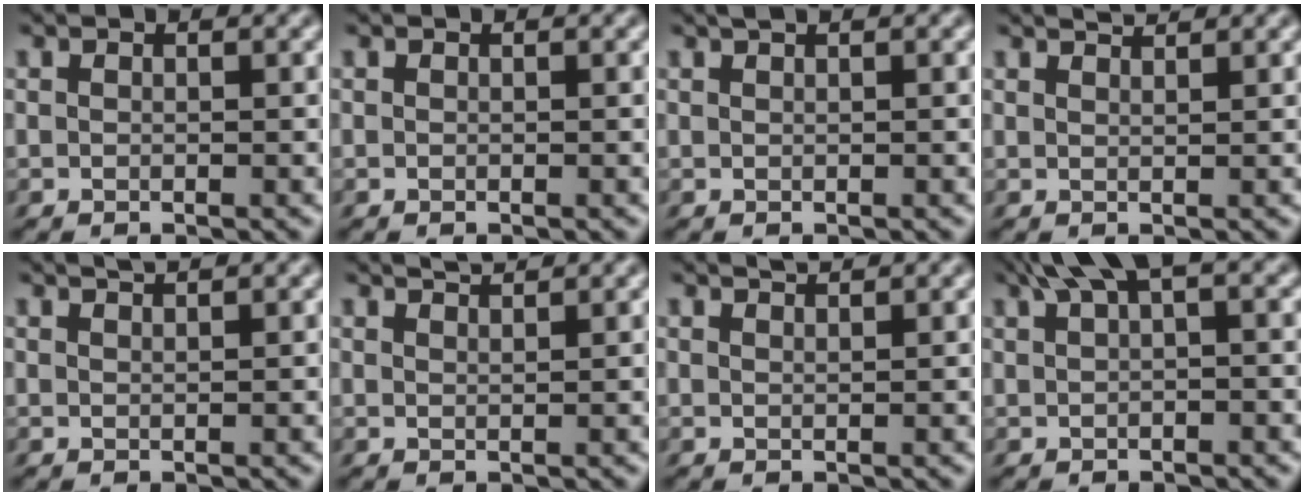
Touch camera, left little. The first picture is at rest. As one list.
[{"total": 0.0}, {"total": 1.4, "force": [1.1, 0.3, 0.8], "torque": [-0.004, 0.007, 0.012]}, {"total": 2.1, "force": [2.0, 0.2, 0.7], "torque": [0.001, 0.014, 0.017]}, {"total": 1.9, "force": [1.6, 0.3, 0.8], "torque": [-0.001, 0.014, 0.014]}, {"total": 2.6, "force": [2.3, 0.4, 1.0], "torque": [-0.006, 0.018, 0.020]}, {"total": 1.9, "force": [1.7, 0.2, 0.7], "torque": [0.002, 0.014, 0.015]}, {"total": 5.6, "force": [3.2, 1.8, 4.2], "torque": [-0.092, 0.025, 0.055]}]